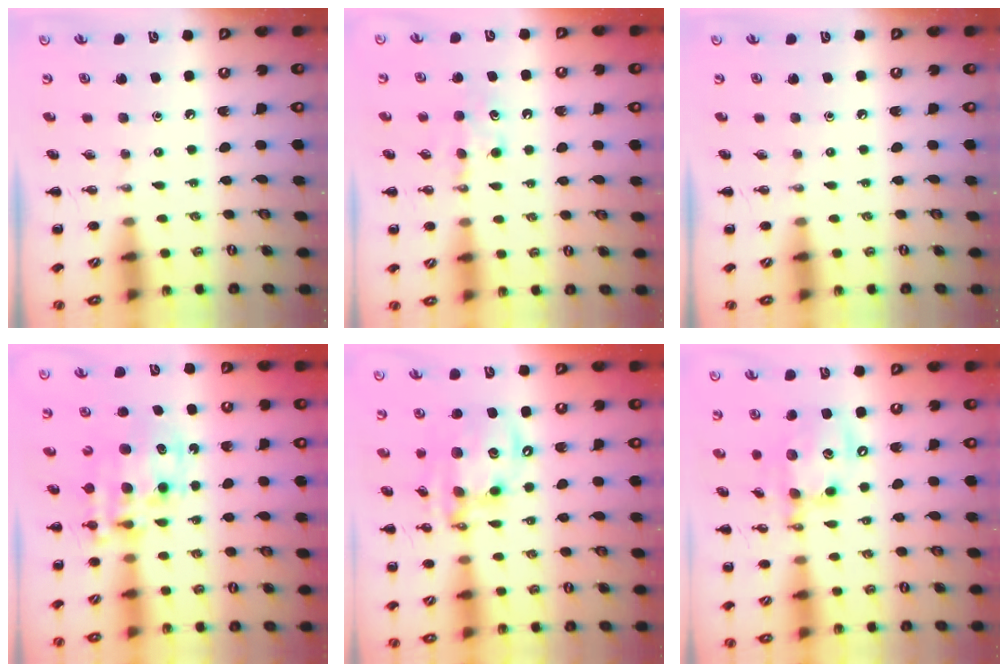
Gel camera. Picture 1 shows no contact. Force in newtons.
{"total": 6.4, "press": 6.2, "slide": 1.6}
{"total": 0.0}
{"total": 11.9, "press": 11.6, "slide": 2.7}
{"total": 13.3, "press": 12.9, "slide": 3.4}
{"total": 14.7, "press": 14.3, "slide": 3.2}